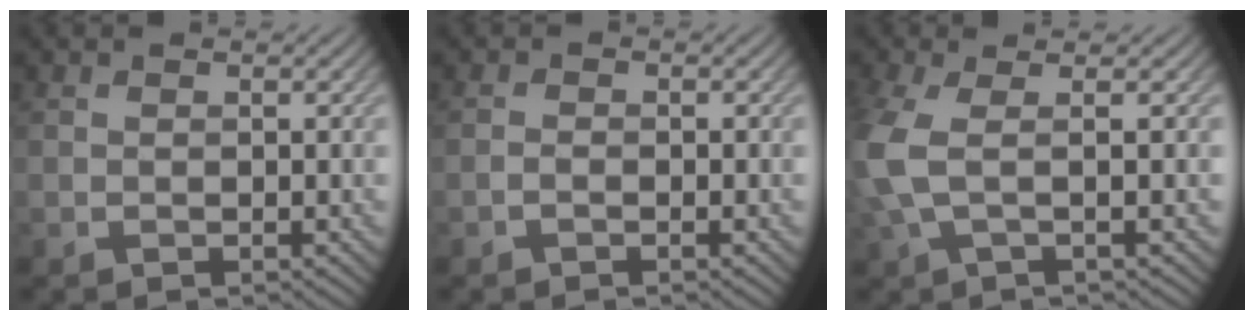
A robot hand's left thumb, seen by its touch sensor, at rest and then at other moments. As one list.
[{"total": 0.9, "force": [-0.6, 0.3, 0.5], "torque": [-0.010, 0.002, -0.013]}, {"total": 5.1, "force": [0.2, 1.6, 4.9], "torque": [-0.120, 0.004, -0.004]}]